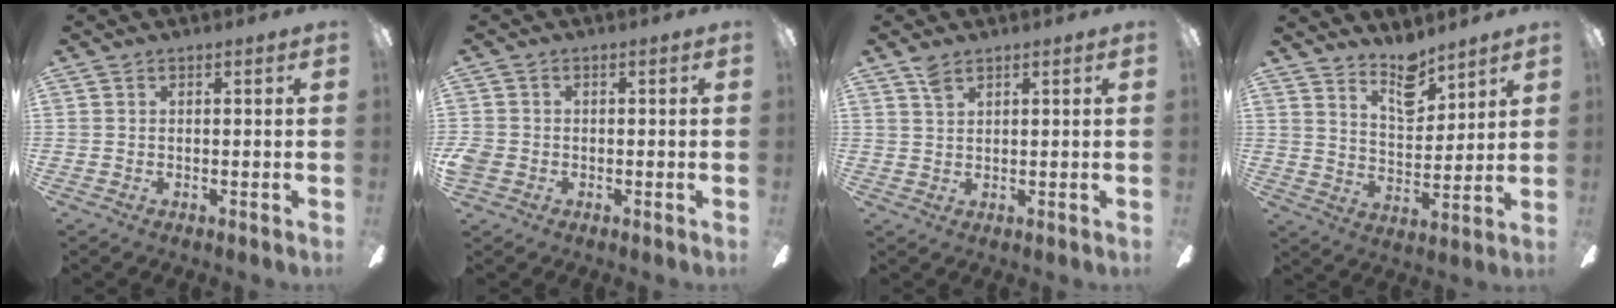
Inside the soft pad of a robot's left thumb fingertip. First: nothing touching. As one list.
[{"total": 3.0, "force": [-1.0, 2.6, 1.1], "torque": [-0.022, 0.005, -0.017]}, {"total": 2.3, "force": [1.8, 0.9, 1.2], "torque": [-0.029, -0.001, 0.034]}, {"total": 9.4, "force": [7.9, 3.6, 3.4], "torque": [-0.044, -0.057, 0.142]}]